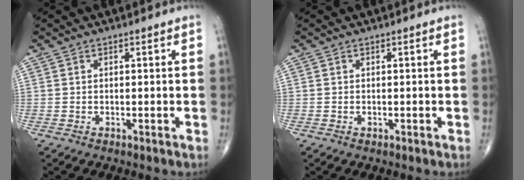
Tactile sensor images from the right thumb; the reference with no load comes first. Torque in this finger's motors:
{"motor_torque": [-0.25, 0.04, -0.20, -0.08, -0.04]}